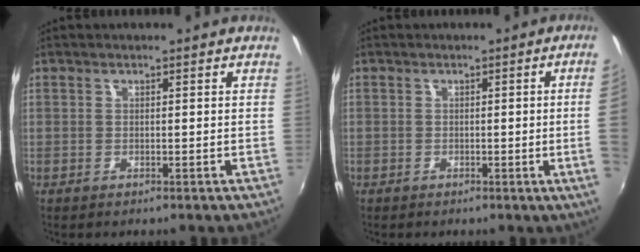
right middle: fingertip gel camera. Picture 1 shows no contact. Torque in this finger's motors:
{"motor_torque": [1.48, -0.66, -0.17, -0.21]}